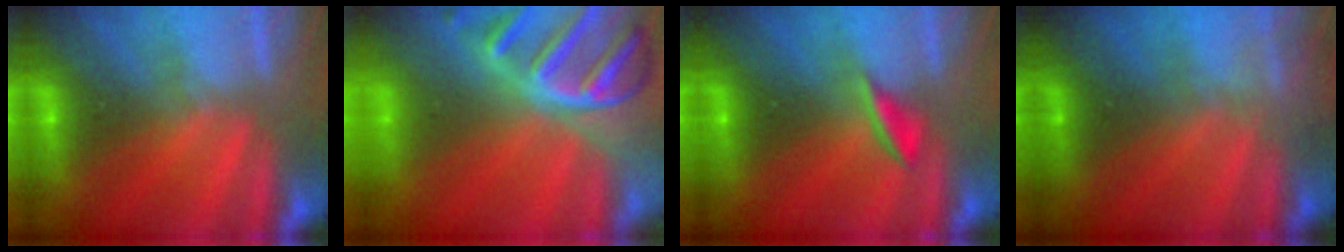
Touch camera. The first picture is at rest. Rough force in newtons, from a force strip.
{"total": 10.8}
{"total": 2.1}
{"total": 2.3}